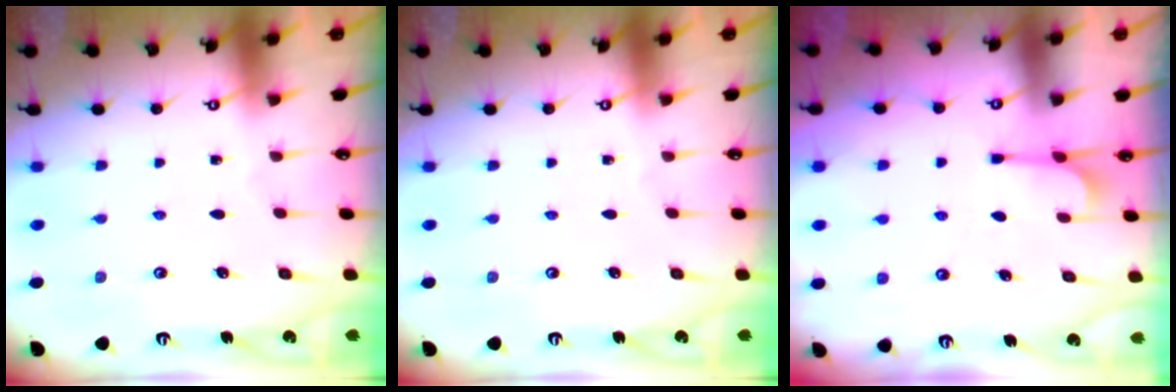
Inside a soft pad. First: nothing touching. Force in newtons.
{"total": 0.0}
{"total": 1.5, "press": 1.0, "slide": 1.1}